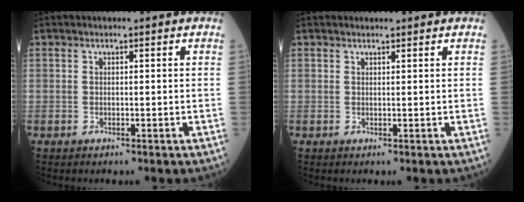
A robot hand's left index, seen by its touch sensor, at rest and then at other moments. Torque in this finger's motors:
{"motor_torque": [0.06, -0.05, -0.37, -0.03]}